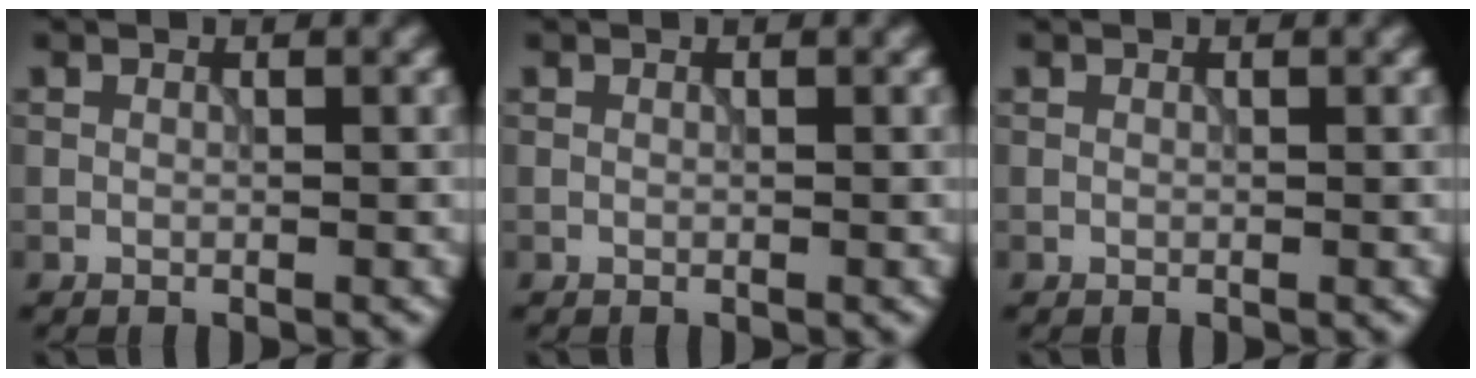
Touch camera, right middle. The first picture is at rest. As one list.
[{"total": 0.0}, {"total": 0.0}]